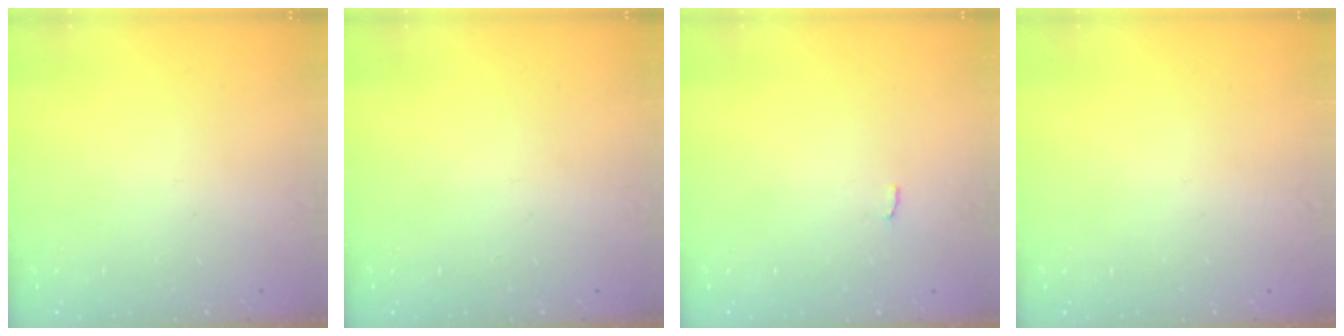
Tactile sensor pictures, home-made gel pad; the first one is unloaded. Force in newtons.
{"total": 0.0}
{"total": 2.3, "press": 2.3, "slide": 0.2}
{"total": 0.0}